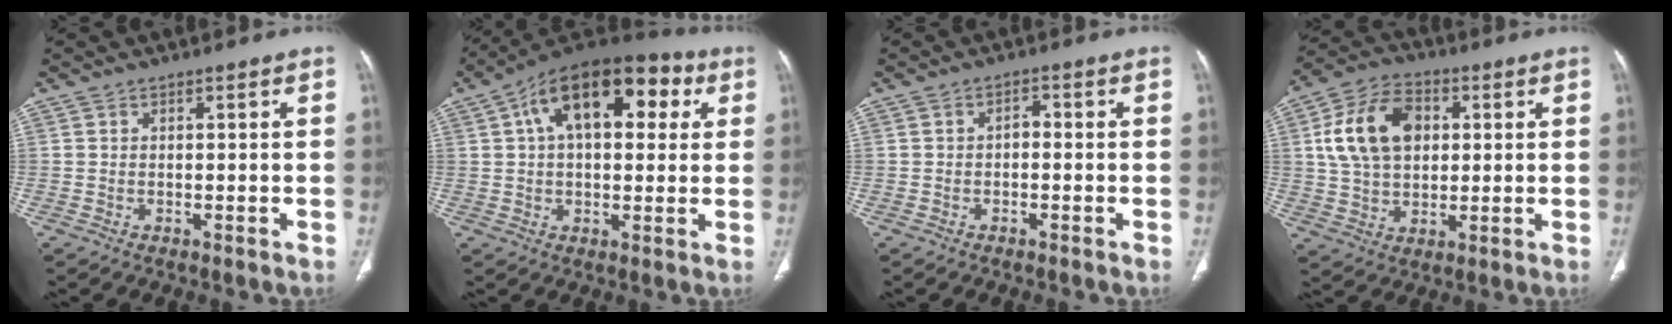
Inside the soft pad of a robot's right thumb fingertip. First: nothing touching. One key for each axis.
{"total": 20.3, "fx": 6.3, "fy": 11.1, "fz": 15.8, "tx": -0.214, "ty": 0.032, "tz": 0.089}
{"total": 1.7, "fx": -0.4, "fy": 1.1, "fz": 1.2, "tx": -0.013, "ty": 0.010, "tz": -0.011}
{"total": 14.8, "fx": 3.1, "fy": 10.2, "fz": 10.2, "tx": -0.167, "ty": 0.011, "tz": 0.053}